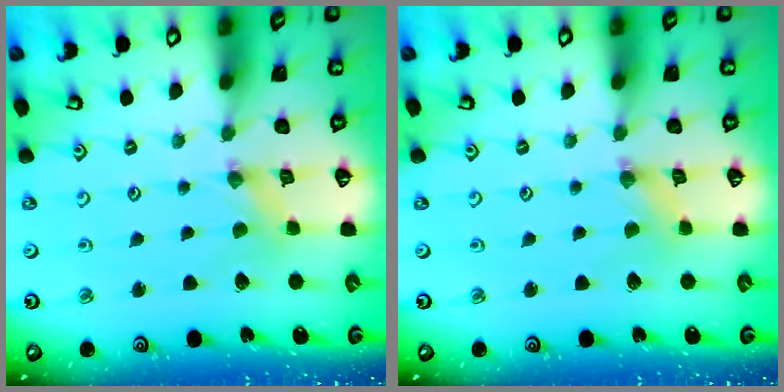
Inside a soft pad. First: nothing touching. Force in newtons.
{"total": 1.3, "press": 1.3, "slide": 0.2}